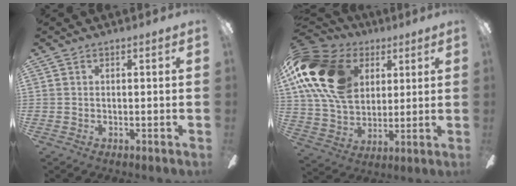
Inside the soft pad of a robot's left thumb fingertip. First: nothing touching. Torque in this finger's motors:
{"motor_torque": [0.25, 1.29, 1.44, -1.33, 0.66]}